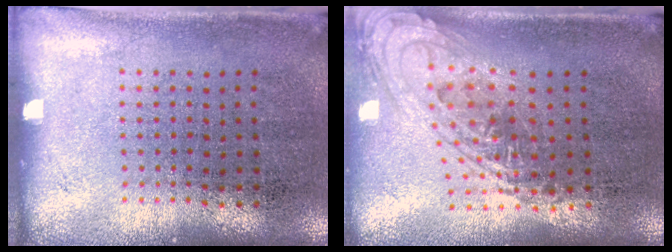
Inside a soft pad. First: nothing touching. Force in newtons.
{"total": 1.5, "press": 1.3, "slide": 0.7}